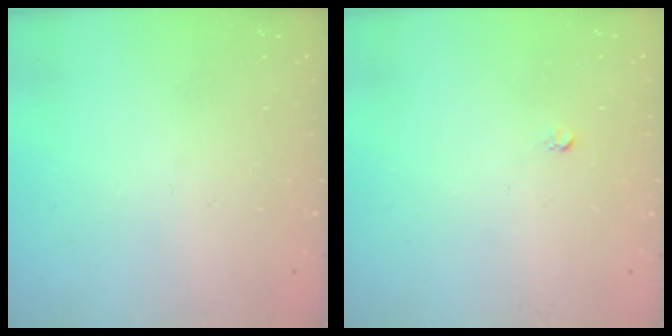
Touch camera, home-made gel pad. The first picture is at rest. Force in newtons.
{"total": 2.5, "press": 2.5, "slide": 0.2}